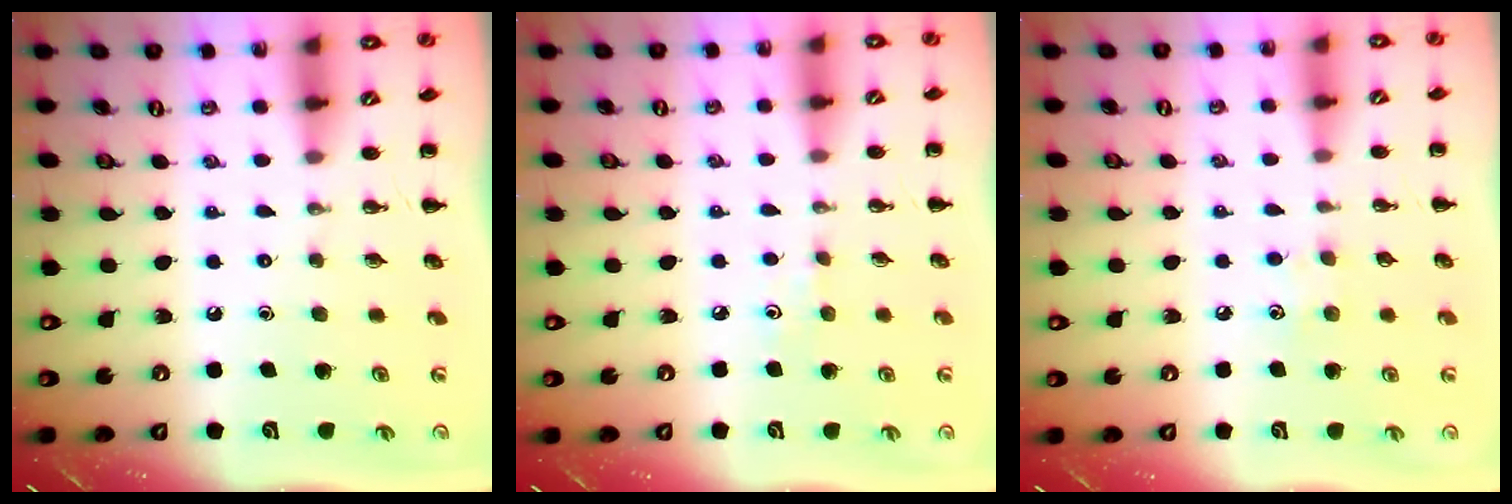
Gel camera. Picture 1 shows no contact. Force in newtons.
{"total": 3.5, "press": 3.4, "slide": 1.1}
{"total": 5.0, "press": 4.8, "slide": 1.4}